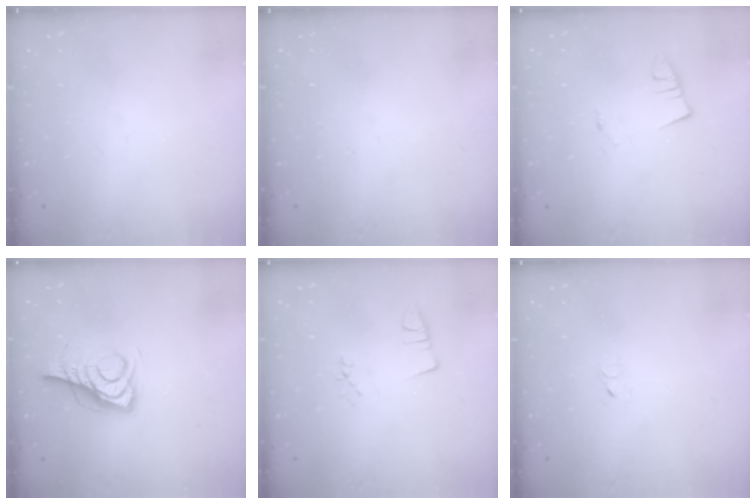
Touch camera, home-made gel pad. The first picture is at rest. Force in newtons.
{"total": 0.0}
{"total": 1.0, "press": 1.0, "slide": 0.1}
{"total": 8.7, "press": 8.4, "slide": 2.4}
{"total": 2.2, "press": 1.7, "slide": 1.4}
{"total": 2.5, "press": 2.5, "slide": 0.2}